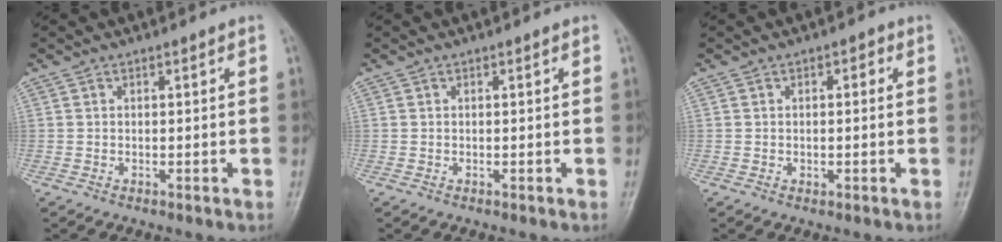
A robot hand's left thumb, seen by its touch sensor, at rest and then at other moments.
{"total": 0.0}
{"total": 1.9, "force": [0.4, 1.4, 1.3], "torque": [-0.005, 0.003, 0.001]}